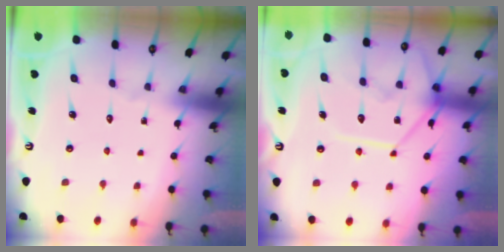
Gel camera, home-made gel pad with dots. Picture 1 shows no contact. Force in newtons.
{"total": 13.4, "press": 13.3, "slide": 1.6}